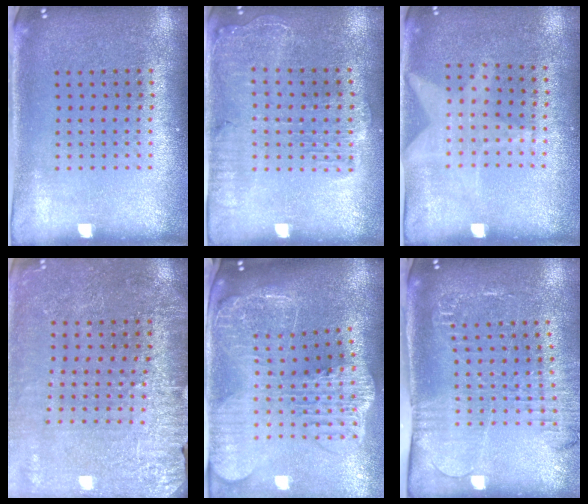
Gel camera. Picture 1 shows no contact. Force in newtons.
{"total": 1.7, "press": 1.6, "slide": 0.5}
{"total": 1.1, "press": 1.0, "slide": 0.5}
{"total": 2.8, "press": 2.8, "slide": 0.3}
{"total": 3.9, "press": 3.1, "slide": 2.5}
{"total": 1.9, "press": 1.9, "slide": 0.4}